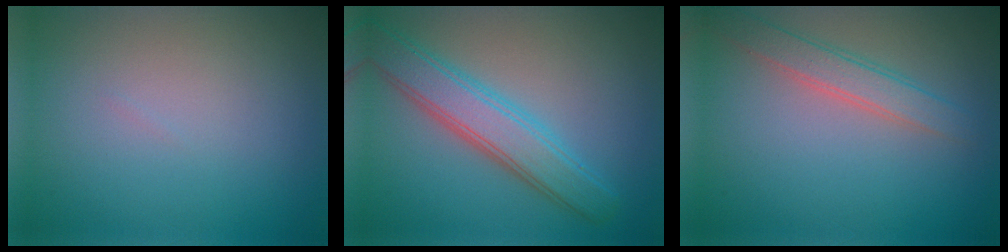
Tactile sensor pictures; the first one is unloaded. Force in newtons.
{"total": 4.9, "press": 4.9, "slide": 0.3}
{"total": 2.8, "press": 2.8, "slide": 0.1}